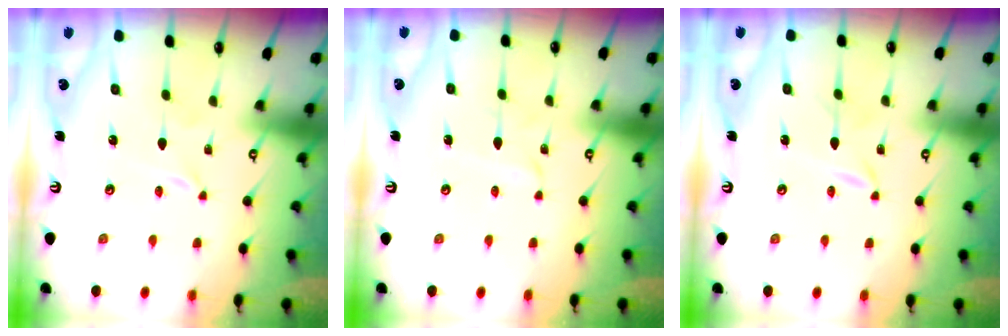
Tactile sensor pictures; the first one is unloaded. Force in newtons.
{"total": 2.4, "press": 2.4, "slide": 0.3}
{"total": 1.7, "press": 1.7, "slide": 0.0}